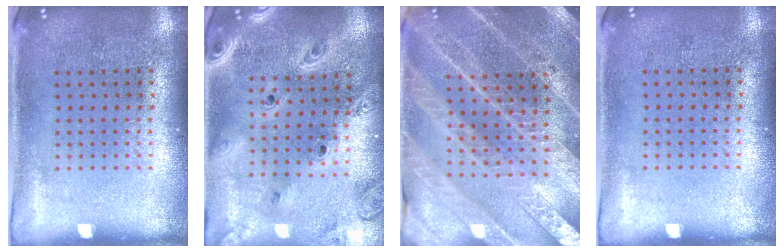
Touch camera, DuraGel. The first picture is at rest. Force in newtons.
{"total": 3.0, "press": 2.5, "slide": 1.6}
{"total": 3.9, "press": 3.6, "slide": 1.5}
{"total": 0.0}